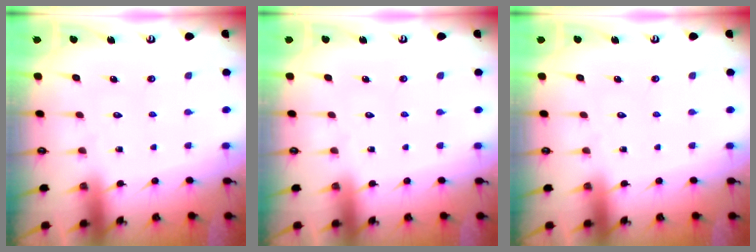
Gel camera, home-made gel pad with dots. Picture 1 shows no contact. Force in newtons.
{"total": 0.0}
{"total": 0.0}